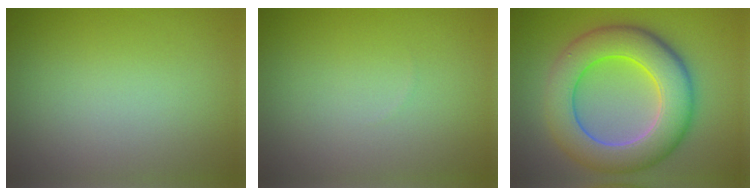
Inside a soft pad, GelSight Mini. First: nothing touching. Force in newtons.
{"total": 0.0}
{"total": 9.3, "press": 9.2, "slide": 0.4}